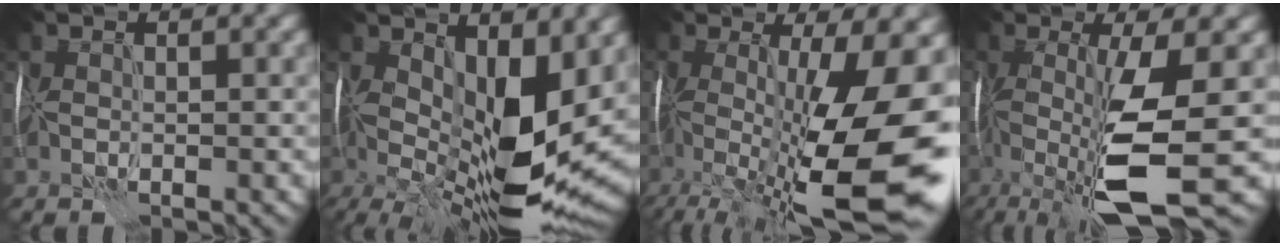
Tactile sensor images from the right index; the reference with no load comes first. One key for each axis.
{"total": 14.5, "fx": 1.1, "fy": 6.5, "fz": 12.9, "tx": -0.229, "ty": -0.020, "tz": 0.026}
{"total": 15.8, "fx": -3.2, "fy": 4.2, "fz": 14.9, "tx": -0.247, "ty": -0.012, "tz": -0.047}
{"total": 10.3, "fx": -2.6, "fy": 2.0, "fz": 9.8, "tx": -0.186, "ty": -0.015, "tz": -0.047}